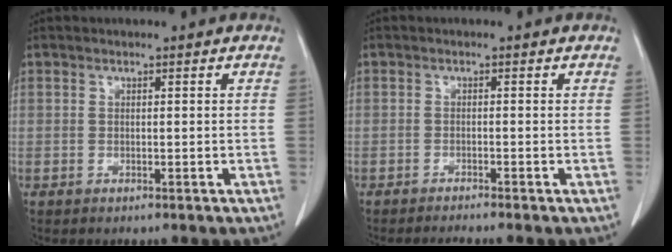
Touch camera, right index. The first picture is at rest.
{"total": 2.7, "force": [-2.4, -0.8, 1.0], "torque": [-0.007, -0.003, -0.037]}